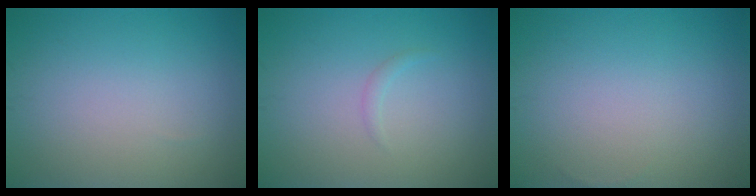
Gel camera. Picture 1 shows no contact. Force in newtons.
{"total": 0.6, "press": 0.6, "slide": 0.0}
{"total": 0.0}